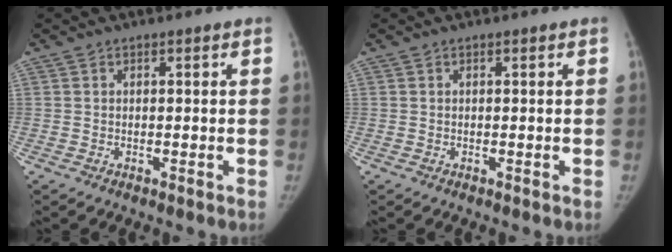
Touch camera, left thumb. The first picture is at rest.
{"total": 0.0}